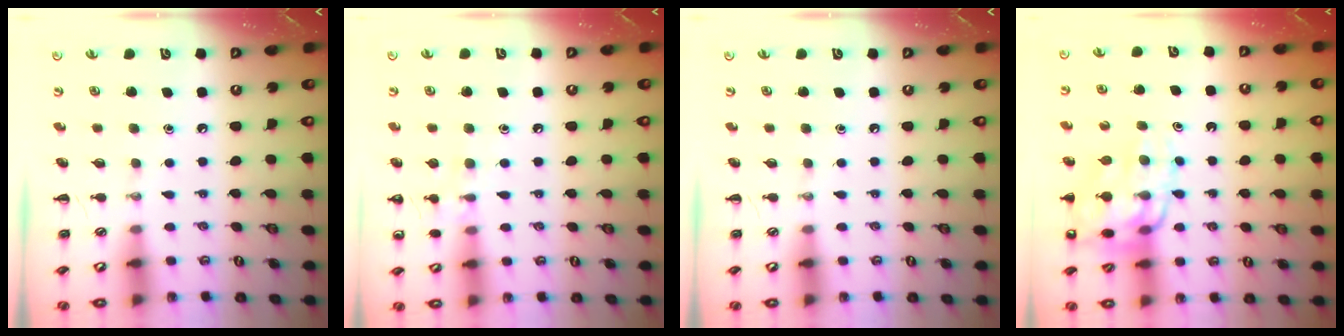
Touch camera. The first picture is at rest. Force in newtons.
{"total": 6.2, "press": 5.9, "slide": 1.9}
{"total": 0.0}
{"total": 14.4, "press": 14.2, "slide": 2.7}